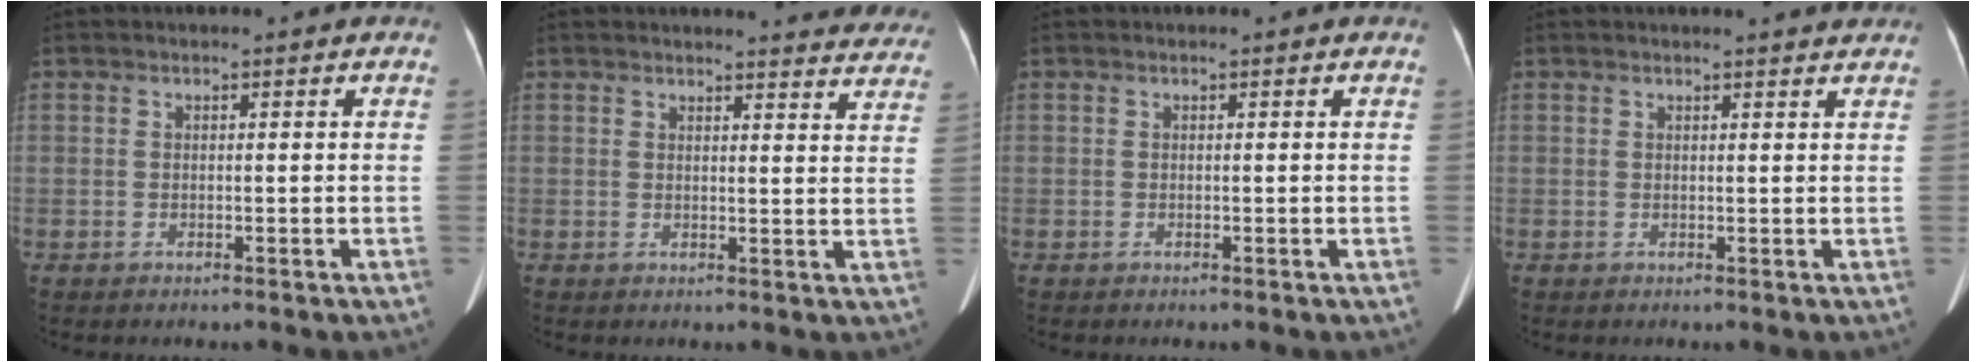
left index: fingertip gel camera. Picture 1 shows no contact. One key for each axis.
{"total": 14.9, "fx": 14.5, "fy": 2.1, "fz": 2.8, "tx": -0.004, "ty": -0.065, "tz": 0.134}
{"total": 0.0}
{"total": 3.4, "fx": 3.3, "fy": -0.1, "fz": 0.8, "tx": -0.015, "ty": 0.002, "tz": 0.029}